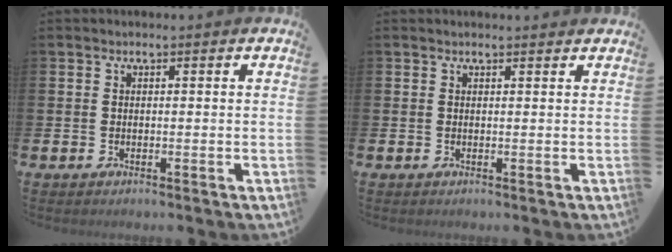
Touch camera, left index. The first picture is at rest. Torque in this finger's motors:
{"motor_torque": [0.90, -1.24, 0.03, 0.06]}